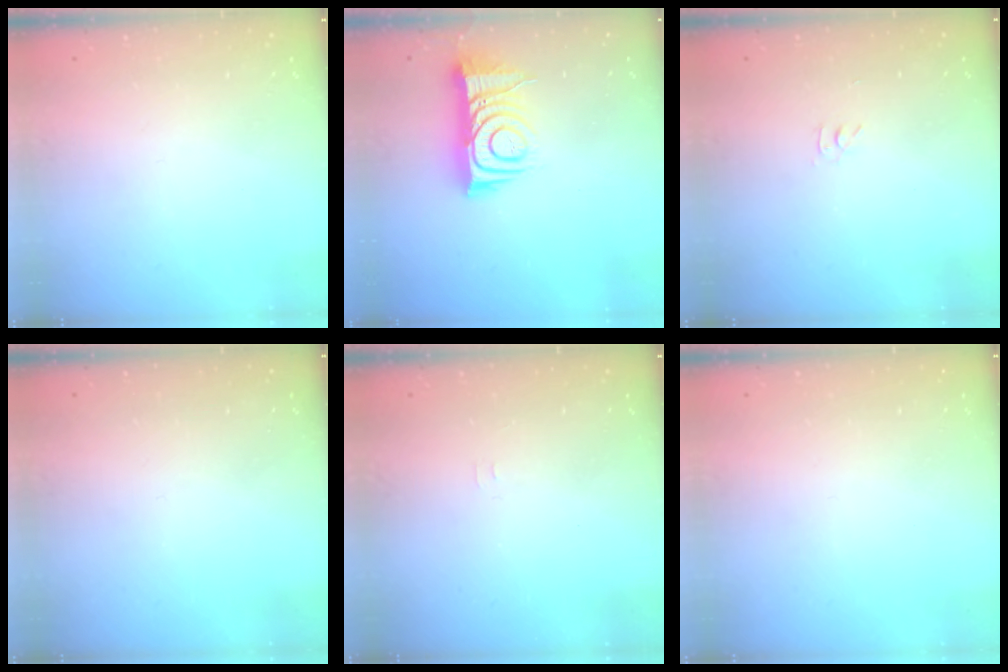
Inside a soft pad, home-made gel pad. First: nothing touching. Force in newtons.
{"total": 12.0, "press": 12.0, "slide": 1.1}
{"total": 2.8, "press": 2.8, "slide": 0.4}
{"total": 0.0}
{"total": 3.4, "press": 3.3, "slide": 0.4}
{"total": 0.0}